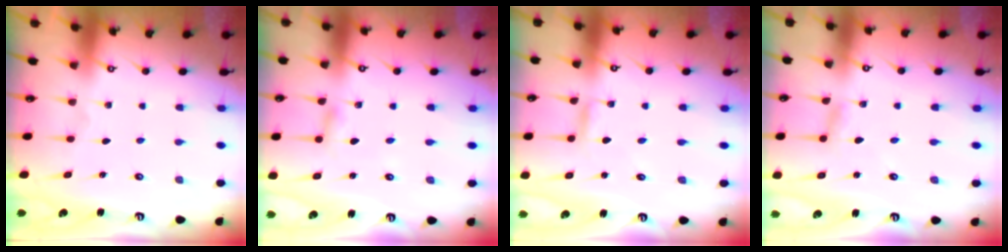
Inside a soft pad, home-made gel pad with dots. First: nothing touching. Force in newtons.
{"total": 2.7, "press": 2.7, "slide": 0.2}
{"total": 2.5, "press": 2.5, "slide": 0.2}
{"total": 2.4, "press": 2.4, "slide": 0.1}